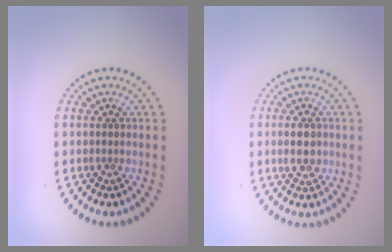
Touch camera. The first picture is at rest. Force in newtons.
{"total": 2.6, "press": 2.6, "slide": 0.1}